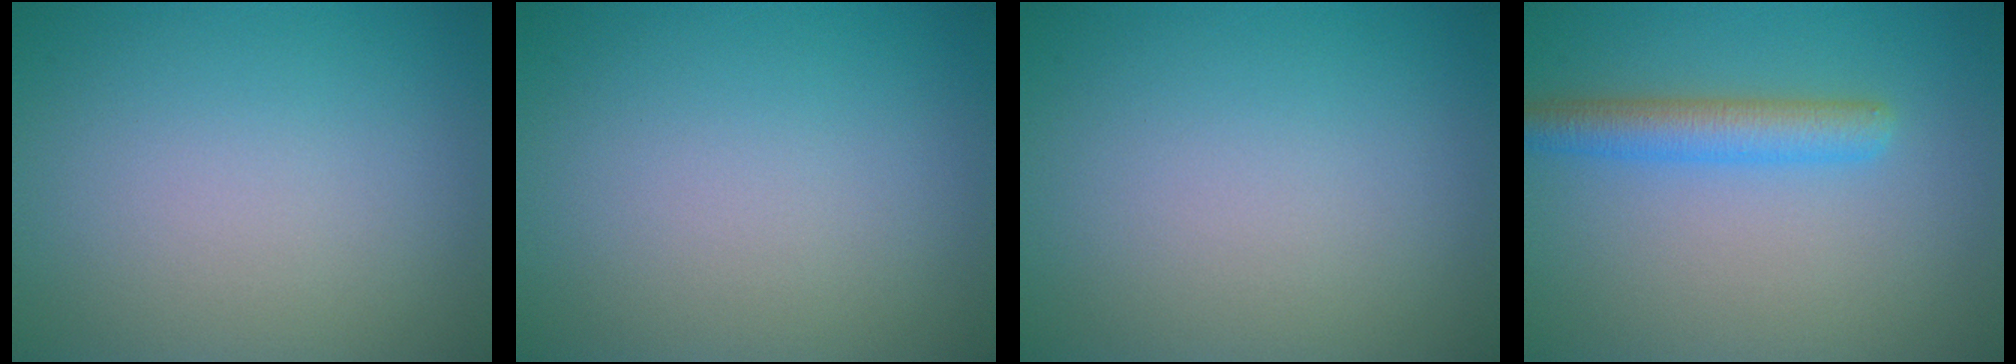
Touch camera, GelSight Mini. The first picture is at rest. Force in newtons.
{"total": 0.0}
{"total": 0.0}
{"total": 3.5, "press": 3.5, "slide": 0.1}